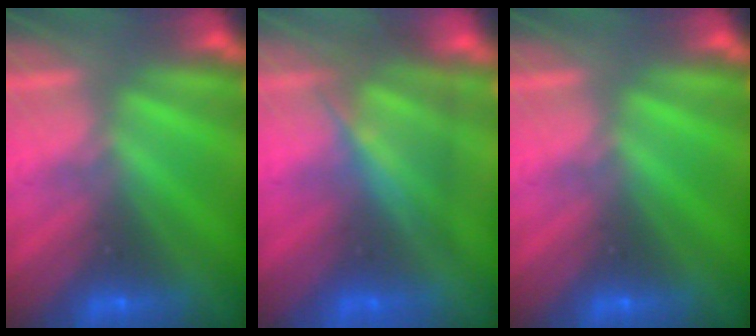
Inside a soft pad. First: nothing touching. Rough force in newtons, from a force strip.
{"total": 4.8}
{"total": 0.0}